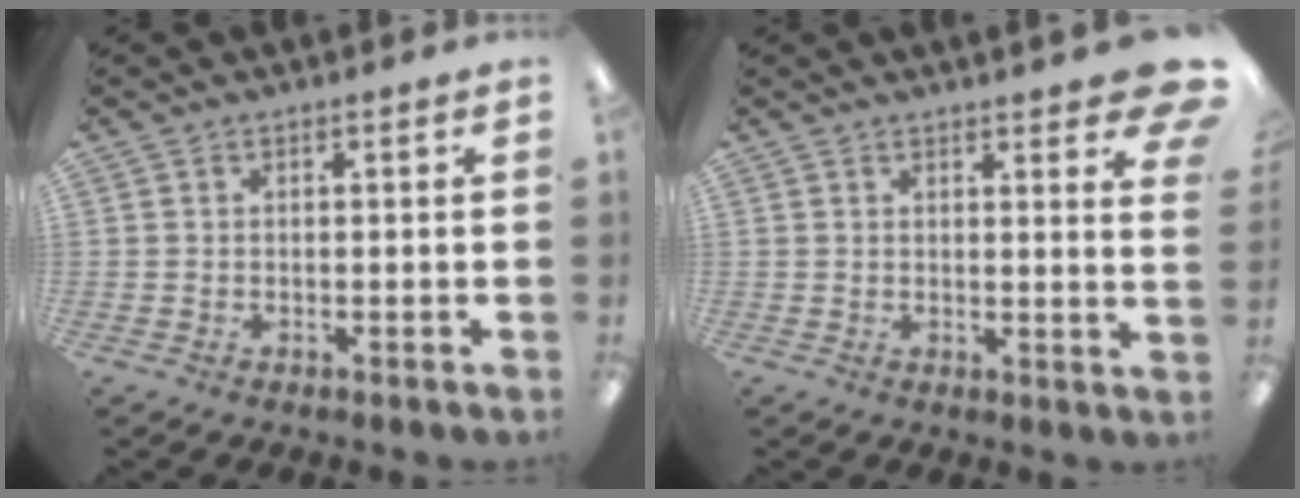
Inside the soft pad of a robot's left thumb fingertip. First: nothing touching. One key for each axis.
{"total": 5.8, "fx": 4.3, "fy": 0.8, "fz": 3.8, "tx": -0.045, "ty": -0.028, "tz": 0.066}